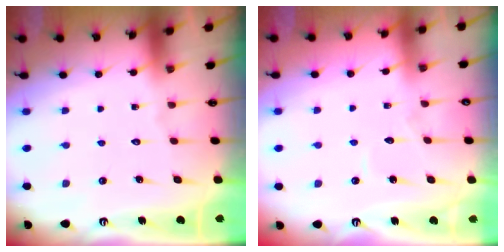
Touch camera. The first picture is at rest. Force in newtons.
{"total": 2.7, "press": 2.7, "slide": 0.2}